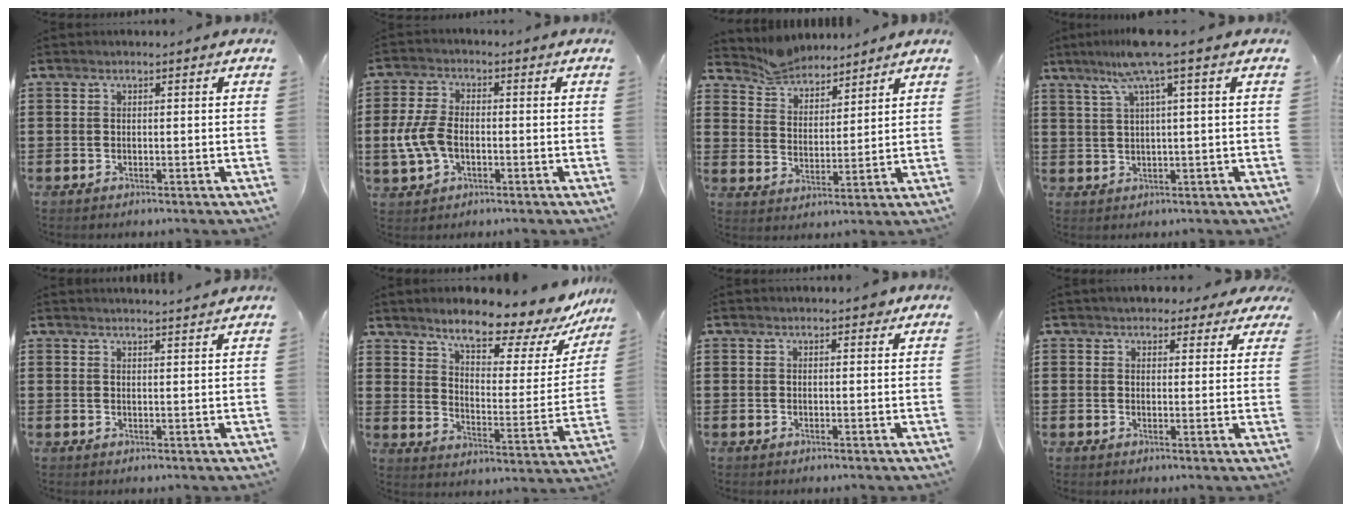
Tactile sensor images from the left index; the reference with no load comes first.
{"total": 6.1, "force": [-1.1, 3.9, 4.6], "torque": [-0.119, -0.002, -0.026]}
{"total": 5.9, "force": [5.7, 1.6, 0.4], "torque": [-0.031, -0.015, 0.109]}
{"total": 7.1, "force": [3.4, -0.4, 6.2], "torque": [-0.126, 0.000, 0.058]}
{"total": 2.0, "force": [2.0, -0.5, 0.2], "torque": [-0.007, -0.004, 0.039]}
{"total": 9.7, "force": [8.4, 2.2, 4.1], "torque": [-0.077, -0.061, 0.141]}
{"total": 0.9, "force": [0.7, 0.5, 0.4], "torque": [-0.003, 0.001, 0.011]}
{"total": 3.1, "force": [2.6, 1.6, 0.6], "torque": [-0.014, 0.001, 0.046]}